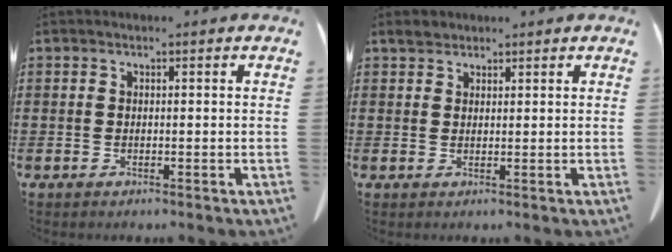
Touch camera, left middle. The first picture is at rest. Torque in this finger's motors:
{"motor_torque": [0.02, 0.00, 0.00, 0.00]}